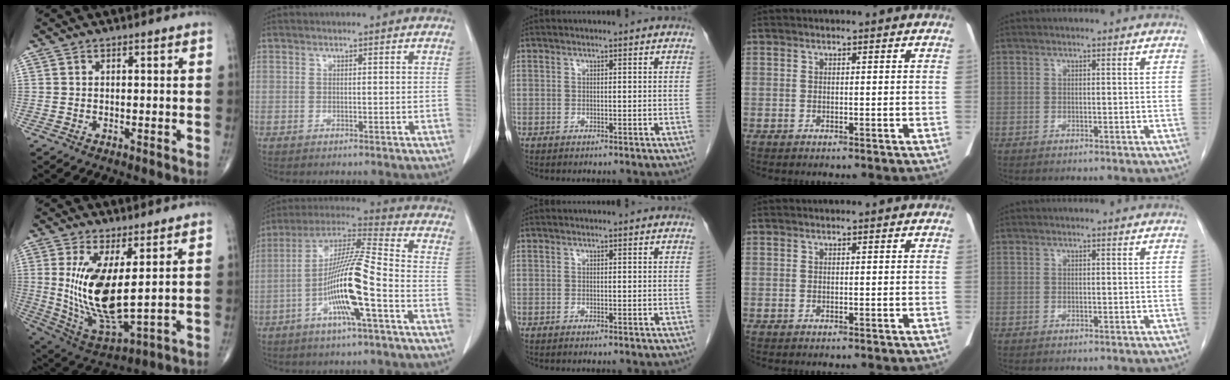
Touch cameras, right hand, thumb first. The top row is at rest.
{"thumb": {"total": 15.2, "force": [2.5, 5.3, 14.1], "torque": [-0.281, -0.034, 0.067]}, "index": {"total": 14.6, "force": [-4.7, 0.5, 13.8], "torque": [-0.265, 0.005, -0.092]}}